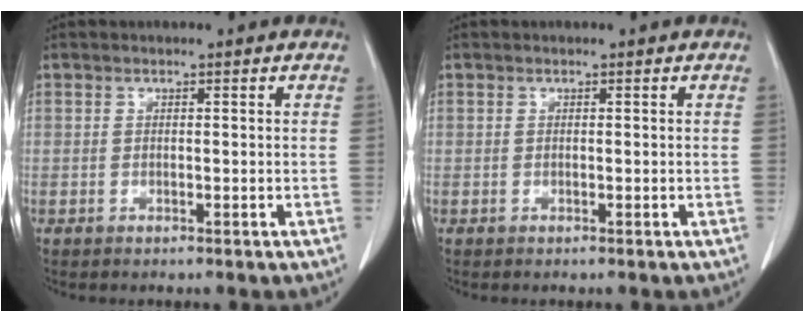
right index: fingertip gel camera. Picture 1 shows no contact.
{"total": 0.0}